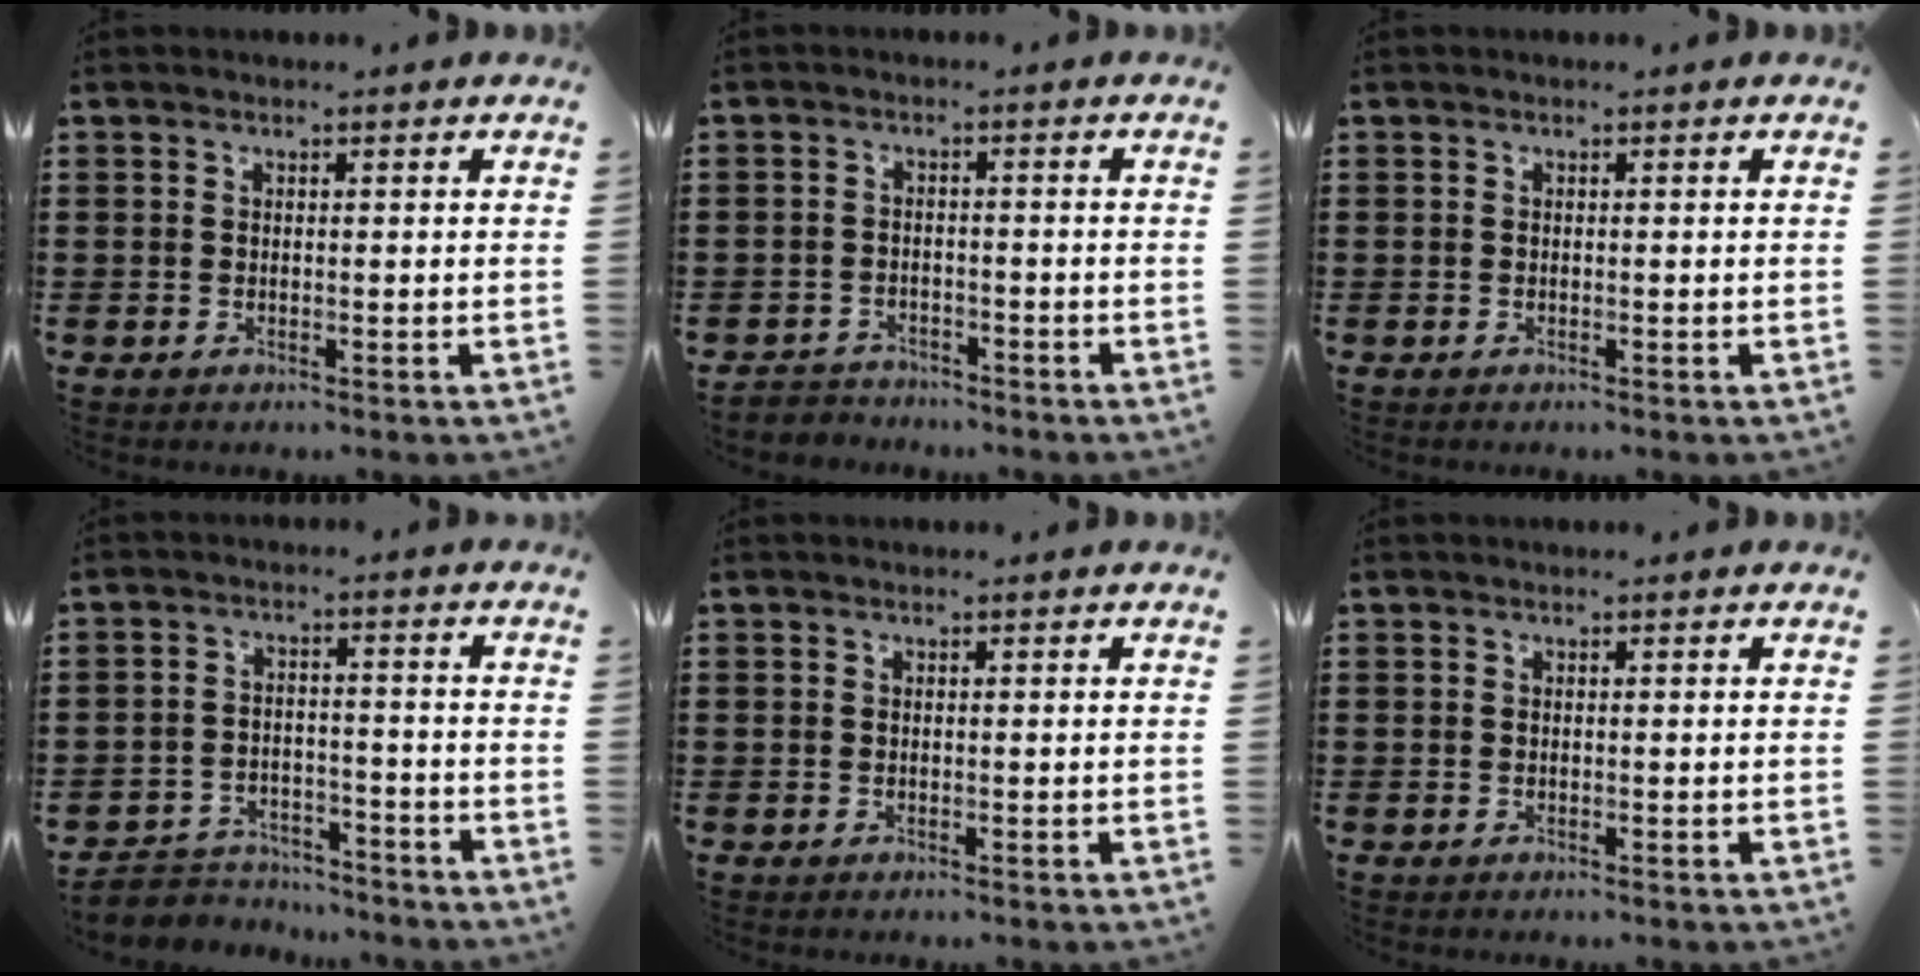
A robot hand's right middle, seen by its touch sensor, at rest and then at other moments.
{"total": 2.6, "force": [-2.6, 0.6, -0.3], "torque": [-0.003, -0.002, -0.057]}
{"total": 0.0}
{"total": 4.4, "force": [-4.2, 1.1, -0.1], "torque": [-0.014, 0.001, -0.091]}
{"total": 0.0}
{"total": 0.0}